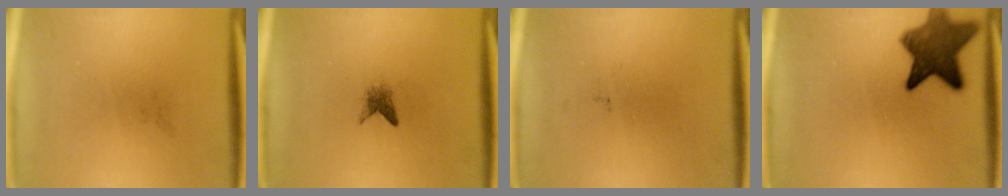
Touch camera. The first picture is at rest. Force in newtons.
{"total": 1.5}
{"total": 0.0}
{"total": 9.3}